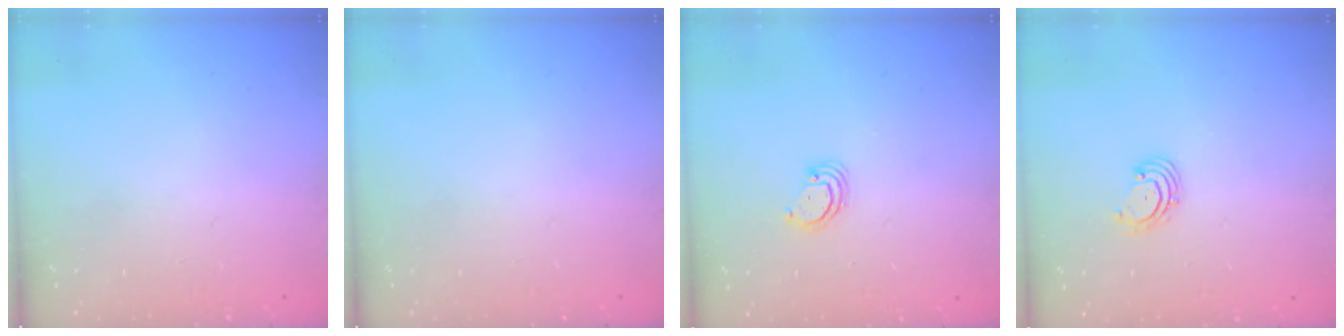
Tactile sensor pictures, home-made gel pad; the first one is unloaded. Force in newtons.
{"total": 0.0}
{"total": 3.1, "press": 3.1, "slide": 0.3}
{"total": 2.0, "press": 1.9, "slide": 0.6}